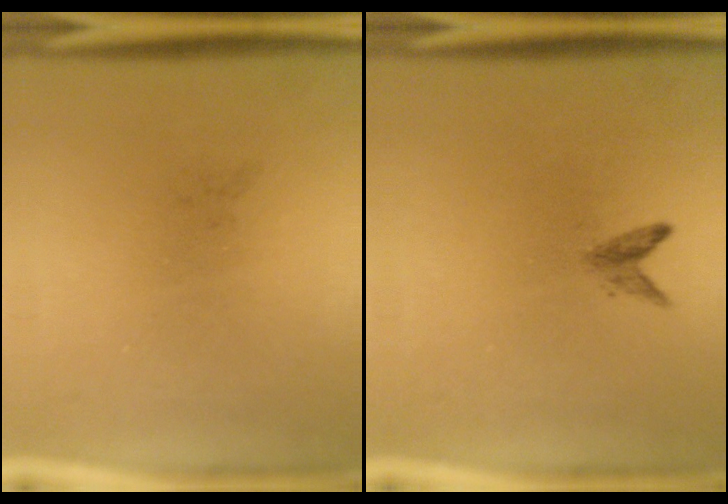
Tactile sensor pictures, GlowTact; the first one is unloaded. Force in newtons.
{"total": 1.3}